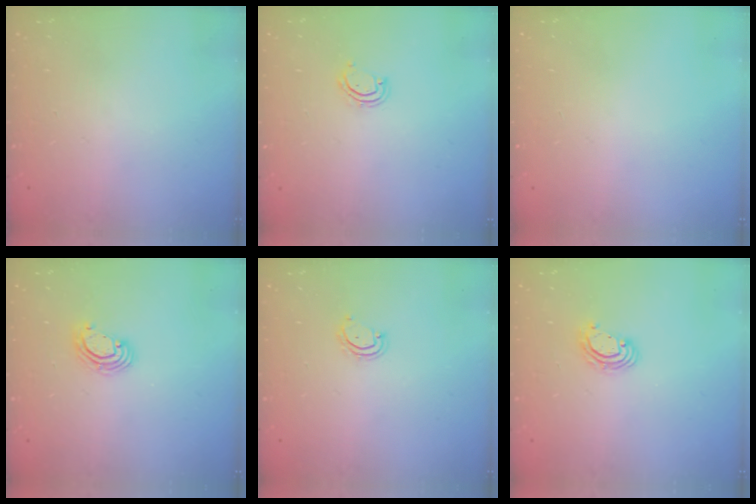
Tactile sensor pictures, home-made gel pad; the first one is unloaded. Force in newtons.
{"total": 3.7, "press": 3.6, "slide": 0.3}
{"total": 0.0}
{"total": 3.6, "press": 3.6, "slide": 0.3}
{"total": 4.0, "press": 4.0, "slide": 0.3}
{"total": 4.3, "press": 4.3, "slide": 0.2}